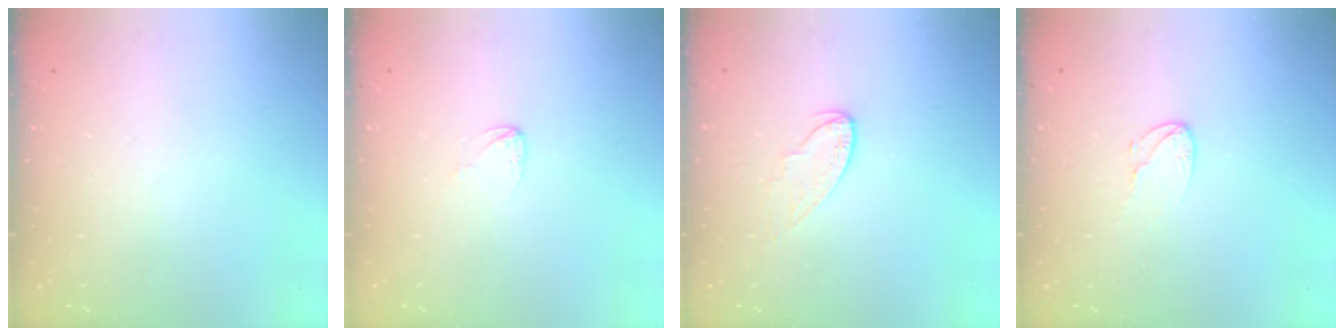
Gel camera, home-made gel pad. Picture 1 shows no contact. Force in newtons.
{"total": 3.0, "press": 3.0, "slide": 0.1}
{"total": 5.6, "press": 5.6, "slide": 0.1}
{"total": 5.6, "press": 5.6, "slide": 0.4}